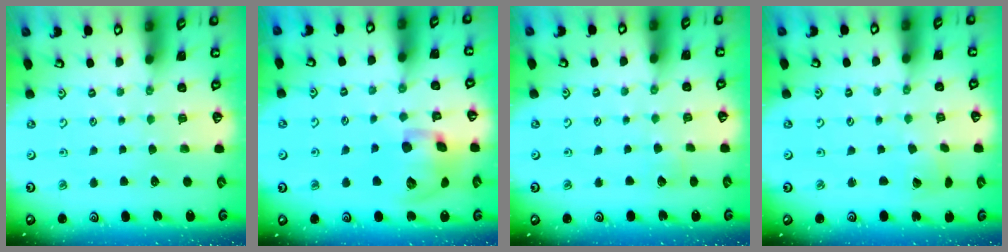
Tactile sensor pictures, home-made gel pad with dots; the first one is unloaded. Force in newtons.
{"total": 14.8, "press": 14.6, "slide": 2.6}
{"total": 2.9, "press": 2.9, "slide": 0.3}
{"total": 2.9, "press": 2.9, "slide": 0.2}